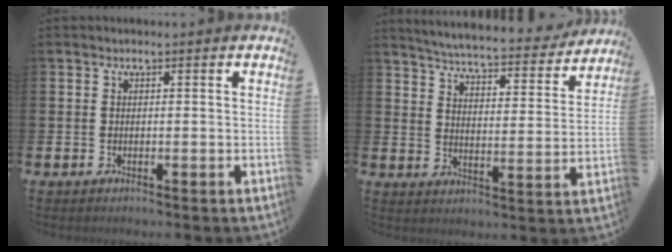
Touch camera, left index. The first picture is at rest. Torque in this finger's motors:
{"motor_torque": [1.08, -1.06, 0.36, 0.09]}